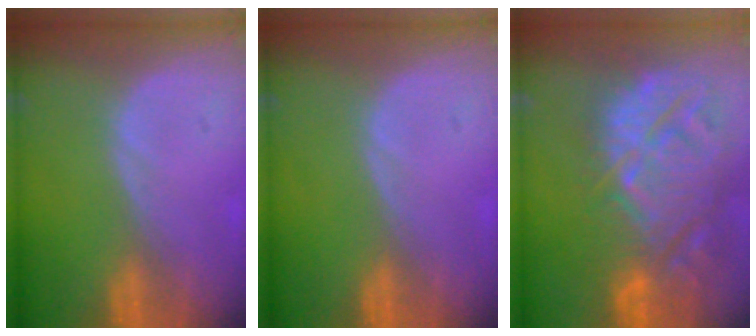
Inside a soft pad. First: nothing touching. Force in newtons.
{"total": 0.0}
{"total": 15.1, "press": 12.9, "slide": 7.7}